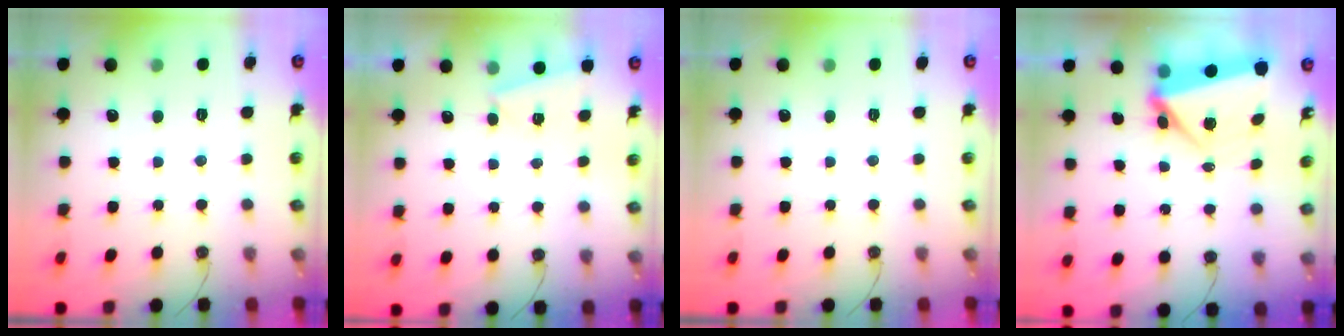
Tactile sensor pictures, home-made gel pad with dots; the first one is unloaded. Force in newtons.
{"total": 2.5, "press": 1.5, "slide": 2.0}
{"total": 0.0}
{"total": 6.5, "press": 6.4, "slide": 1.3}